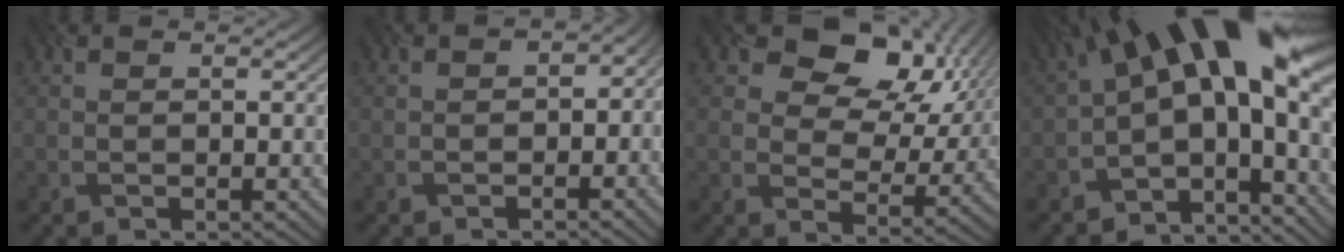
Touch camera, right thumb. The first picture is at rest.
{"total": 3.2, "force": [-1.8, 1.8, 2.0], "torque": [-0.023, -0.005, -0.019]}
{"total": 11.7, "force": [5.5, 7.7, 6.9], "torque": [-0.105, 0.001, 0.086]}
{"total": 16.7, "force": [0.5, 6.7, 15.3], "torque": [-0.219, 0.020, 0.011]}